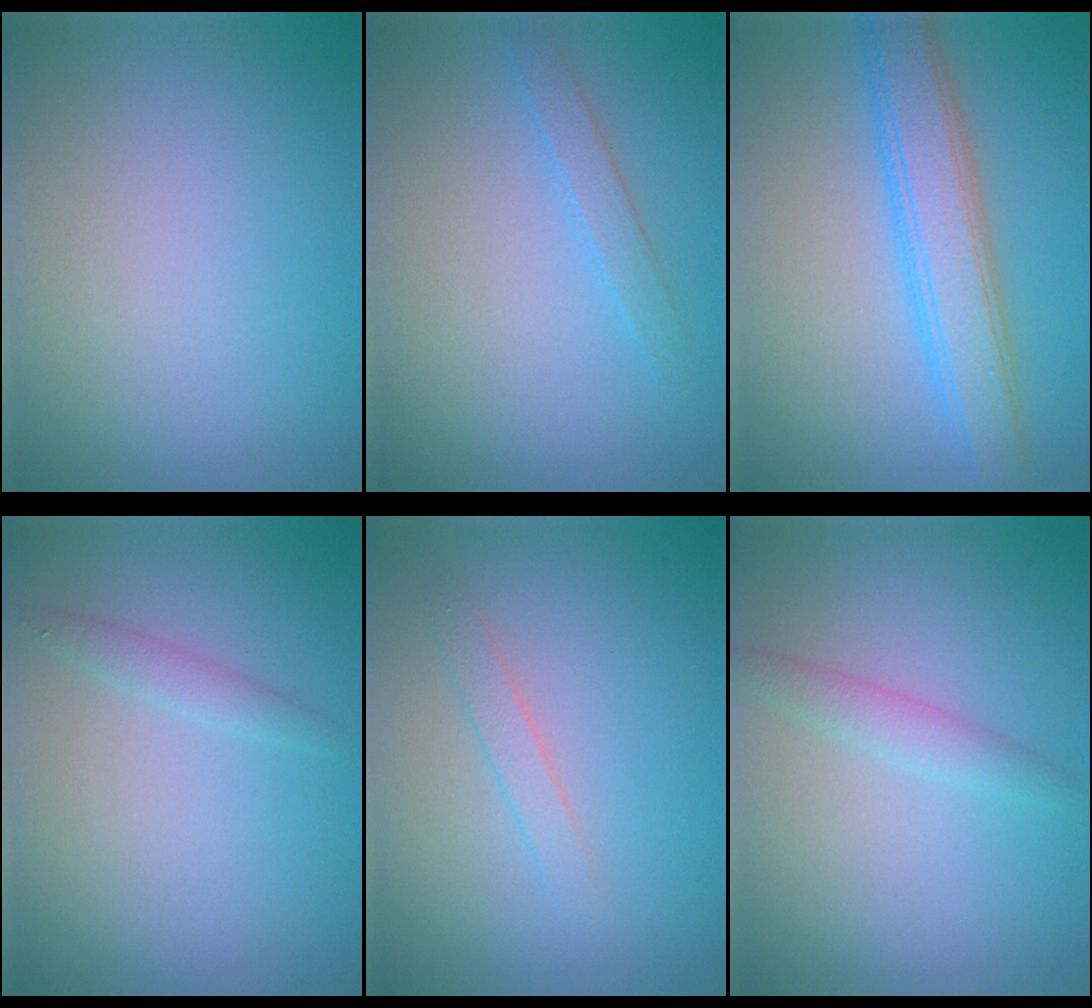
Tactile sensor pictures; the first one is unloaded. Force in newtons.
{"total": 1.5, "press": 1.5, "slide": 0.1}
{"total": 5.3, "press": 5.3, "slide": 0.0}
{"total": 1.2, "press": 1.2, "slide": 0.0}
{"total": 1.2, "press": 1.2, "slide": 0.1}
{"total": 1.7, "press": 1.7, "slide": 0.1}